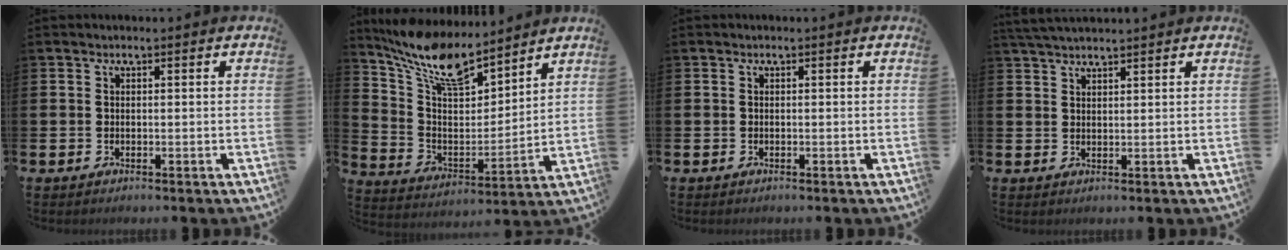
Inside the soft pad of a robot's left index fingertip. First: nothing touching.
{"total": 11.9, "force": [10.0, 3.6, 5.2], "torque": [-0.139, -0.049, 0.182]}
{"total": 0.0}
{"total": 3.0, "force": [2.9, 0.2, 0.7], "torque": [-0.020, -0.007, 0.054]}